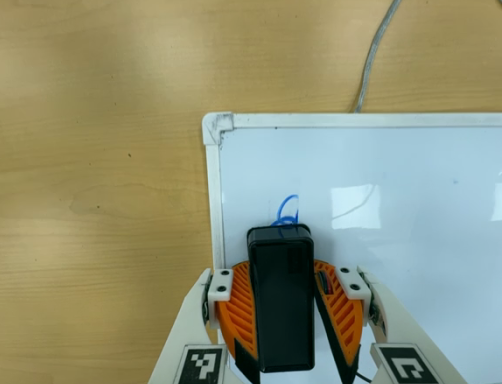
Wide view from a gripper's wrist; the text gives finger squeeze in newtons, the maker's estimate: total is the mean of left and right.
{"total": 13.8, "left": 15.8, "right": 11.9}